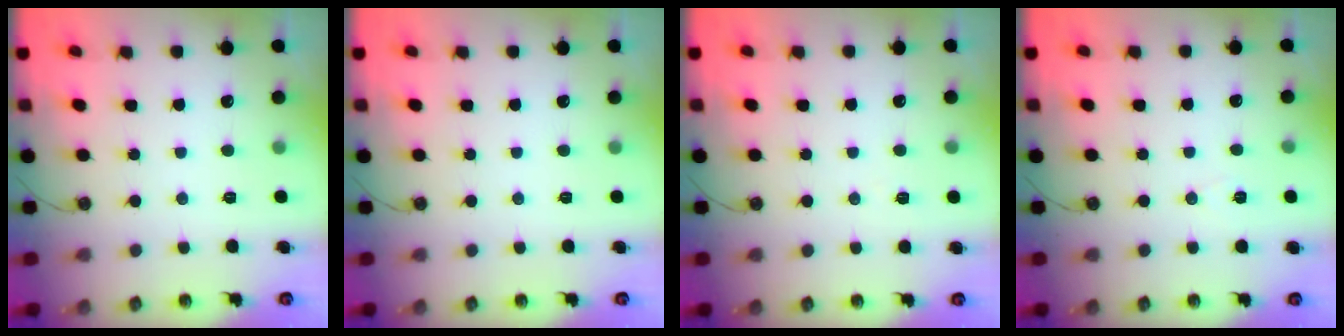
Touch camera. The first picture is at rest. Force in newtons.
{"total": 0.0}
{"total": 4.5, "press": 1.6, "slide": 4.2}
{"total": 5.8, "press": 3.8, "slide": 4.3}